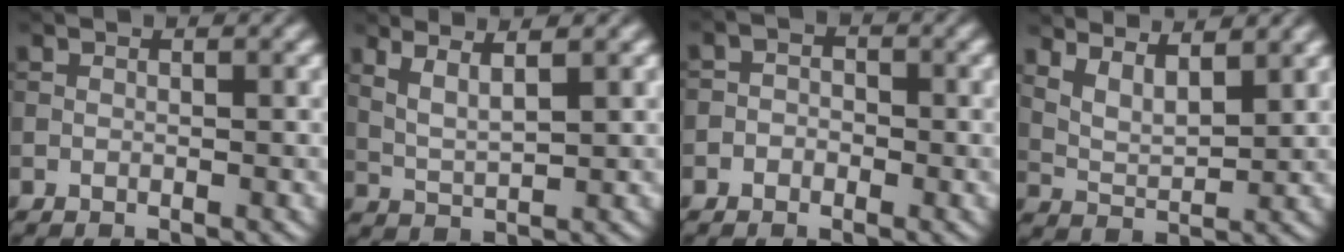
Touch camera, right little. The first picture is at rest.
{"total": 2.9, "force": [1.8, 0.6, 2.2], "torque": [-0.044, 0.002, 0.037]}
{"total": 1.5, "force": [-0.6, 1.2, 0.5], "torque": [0.002, 0.003, -0.023]}
{"total": 4.1, "force": [3.3, 1.2, 2.2], "torque": [-0.053, -0.003, 0.061]}